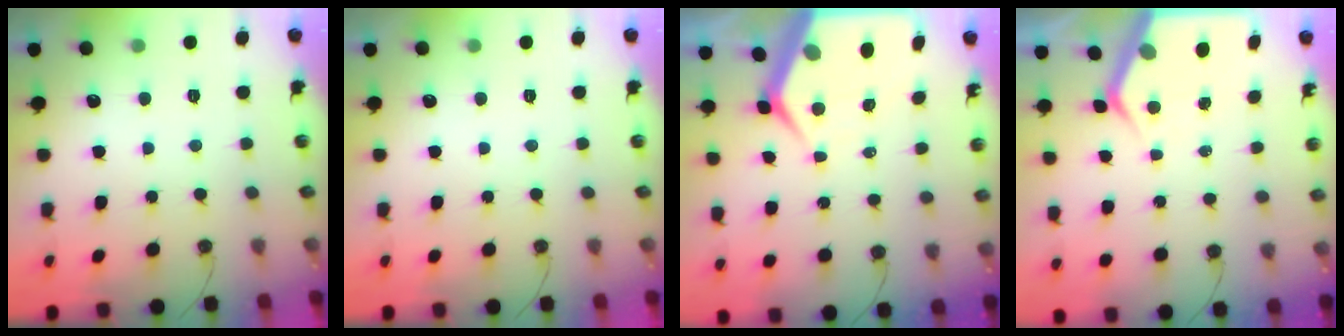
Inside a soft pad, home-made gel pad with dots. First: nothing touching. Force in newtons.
{"total": 0.0}
{"total": 11.2, "press": 11.1, "slide": 1.3}
{"total": 6.1, "press": 6.1, "slide": 0.5}